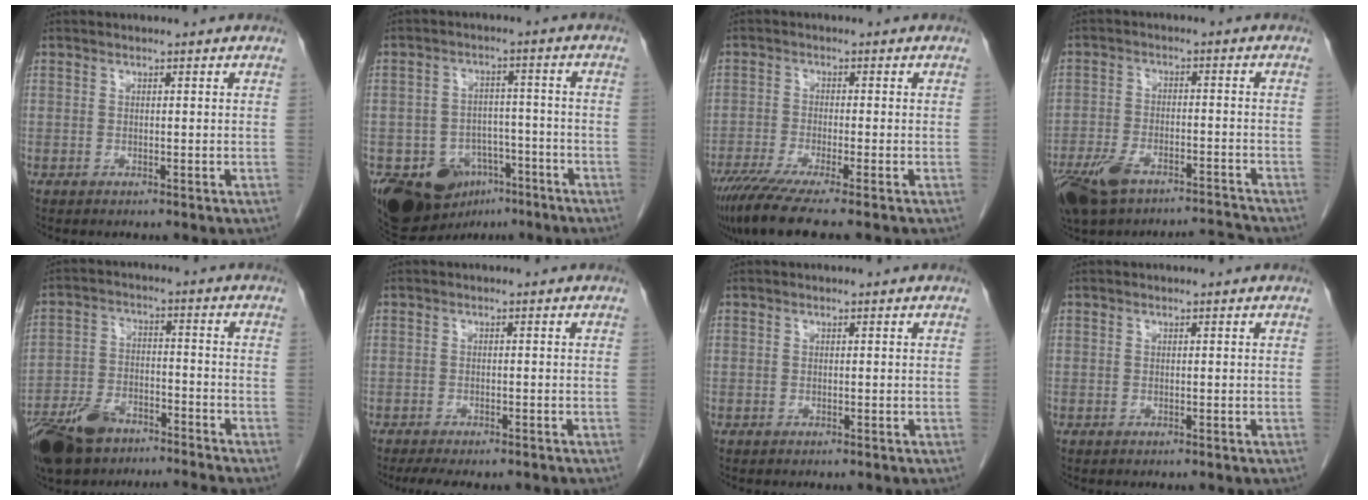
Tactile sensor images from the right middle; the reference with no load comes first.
{"total": 12.2, "force": [-6.9, 8.6, 5.2], "torque": [-0.089, 0.018, -0.102]}
{"total": 8.9, "force": [-6.8, -0.4, 5.7], "torque": [-0.093, -0.027, -0.114]}
{"total": 9.9, "force": [-8.2, 2.5, 4.9], "torque": [-0.095, 0.012, -0.144]}
{"total": 10.2, "force": [-8.3, 3.3, 5.0], "torque": [-0.101, -0.005, -0.153]}
{"total": 7.6, "force": [-6.3, 2.1, 3.6], "torque": [-0.048, -0.006, -0.089]}
{"total": 0.0}
{"total": 0.0}